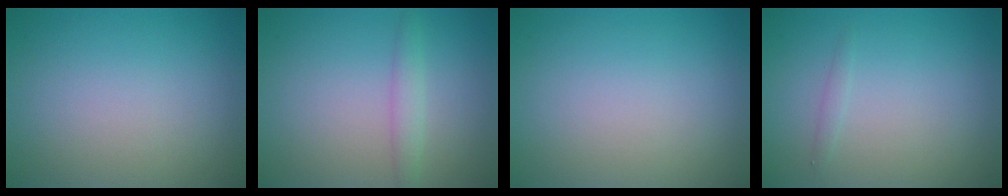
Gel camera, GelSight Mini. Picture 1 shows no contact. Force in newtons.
{"total": 1.6, "press": 1.6, "slide": 0.1}
{"total": 0.0}
{"total": 0.6, "press": 0.6, "slide": 0.0}